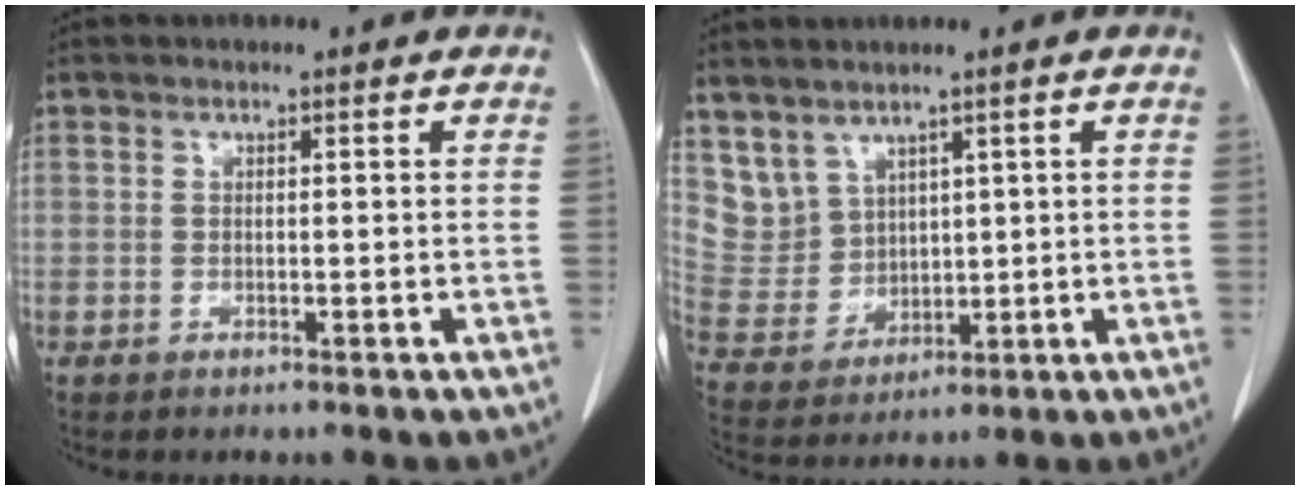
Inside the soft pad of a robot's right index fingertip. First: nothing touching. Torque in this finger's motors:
{"motor_torque": [-0.23, 0.43, -0.01, -0.01]}